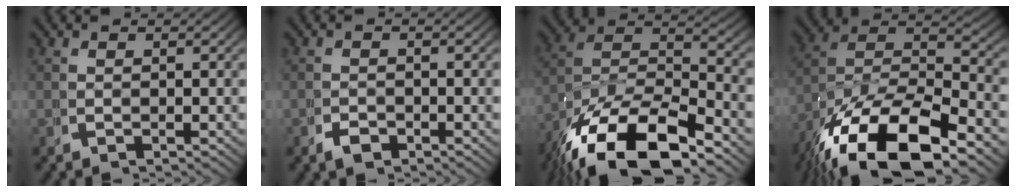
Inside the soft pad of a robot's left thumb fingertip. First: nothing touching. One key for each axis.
{"total": 1.2, "fx": -1.1, "fy": 0.4, "fz": 0.2, "tx": 0.006, "ty": 0.000, "tz": -0.023}
{"total": 14.2, "fx": -4.3, "fy": 8.9, "fz": 10.3, "tx": -0.216, "ty": -0.043, "tz": -0.057}
{"total": 15.7, "fx": -4.1, "fy": 9.7, "fz": 11.6, "tx": -0.237, "ty": -0.046, "tz": -0.049}